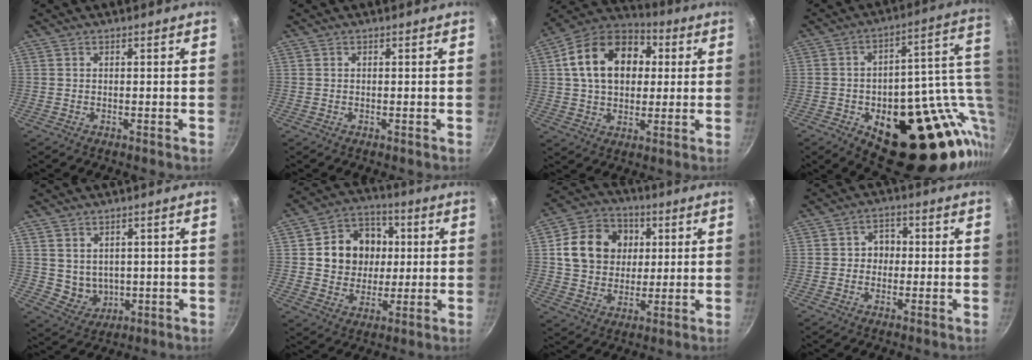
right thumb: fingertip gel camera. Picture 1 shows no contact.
{"total": 0.0}
{"total": 18.5, "force": [3.8, 13.2, 12.4], "torque": [-0.183, 0.026, 0.049]}
{"total": 30.2, "force": [-6.3, 16.2, 24.7], "torque": [-0.265, 0.007, -0.072]}
{"total": 5.3, "force": [0.9, 4.6, 2.4], "torque": [-0.023, -0.008, 0.032]}
{"total": 13.5, "force": [2.0, 11.7, 6.4], "torque": [-0.067, 0.010, 0.030]}
{"total": 14.5, "force": [3.1, 12.1, 7.2], "torque": [-0.101, 0.010, 0.049]}
{"total": 3.8, "force": [-0.2, 3.4, 1.8], "torque": [0.005, 0.008, -0.008]}